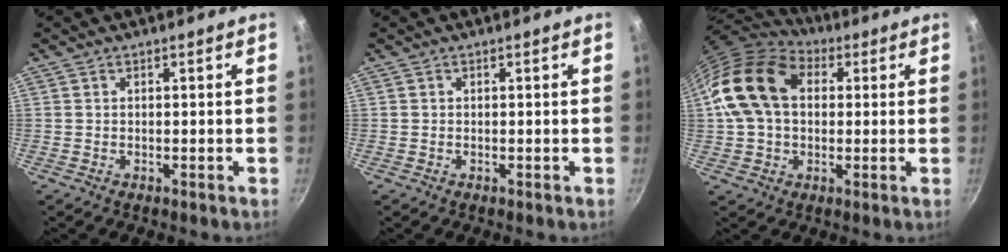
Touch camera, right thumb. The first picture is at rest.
{"total": 0.0}
{"total": 17.2, "force": [3.0, 12.4, 11.5], "torque": [-0.191, 0.027, 0.039]}